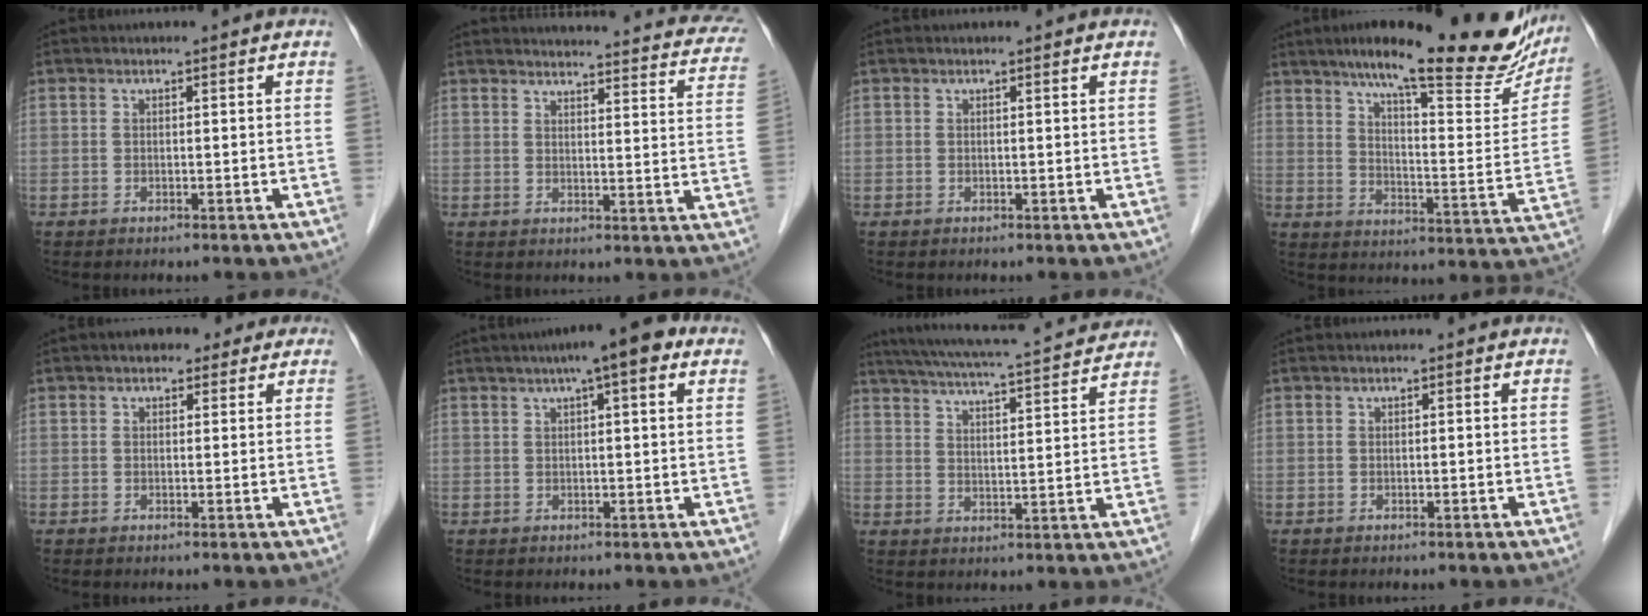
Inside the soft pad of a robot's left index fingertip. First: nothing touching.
{"total": 25.2, "force": [23.9, 4.1, 7.1], "torque": [-0.076, -0.059, 0.252]}
{"total": 0.0}
{"total": 26.3, "force": [20.3, 4.7, 16.0], "torque": [-0.221, -0.010, 0.265]}
{"total": 4.0, "force": [2.6, 2.6, 1.7], "torque": [-0.011, 0.023, 0.031]}
{"total": 7.7, "force": [4.3, 1.1, 6.4], "torque": [-0.088, 0.031, 0.057]}
{"total": 19.1, "force": [17.5, 1.2, 7.7], "torque": [-0.131, 0.020, 0.240]}
{"total": 0.0}